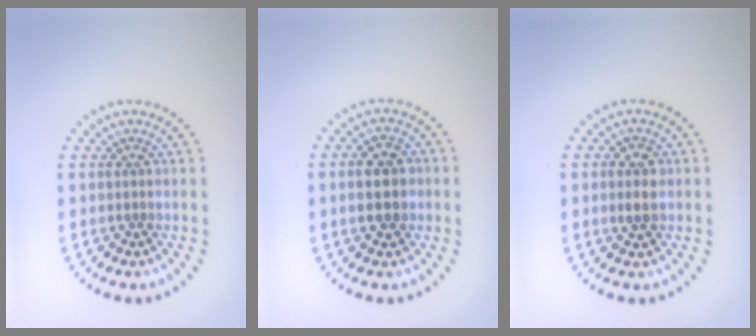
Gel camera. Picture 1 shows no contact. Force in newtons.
{"total": 3.7, "press": 3.7, "slide": 0.1}
{"total": 2.1, "press": 2.1, "slide": 0.2}